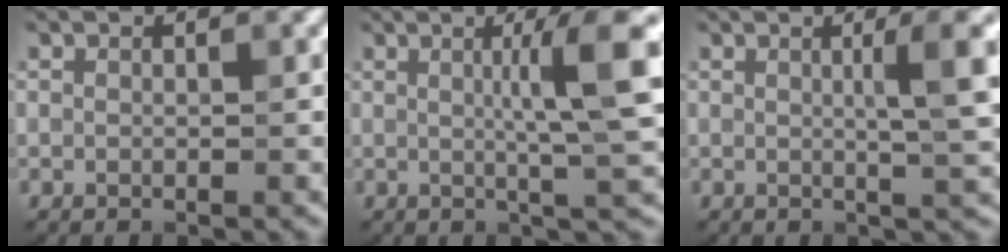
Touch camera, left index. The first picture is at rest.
{"total": 6.7, "force": [1.1, 0.9, 6.5], "torque": [-0.092, 0.010, 0.016]}
{"total": 5.3, "force": [0.8, 1.0, 5.1], "torque": [-0.065, 0.010, 0.011]}